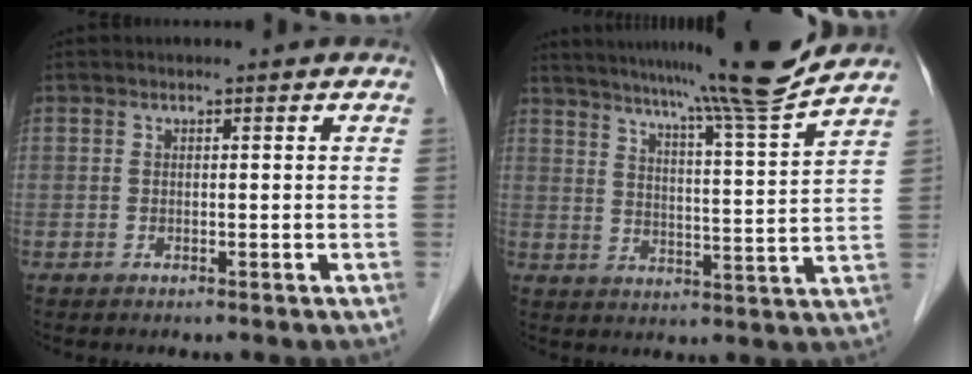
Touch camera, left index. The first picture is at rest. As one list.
[{"total": 14.7, "force": [13.0, -2.9, 6.2], "torque": [-0.102, -0.042, 0.182]}]